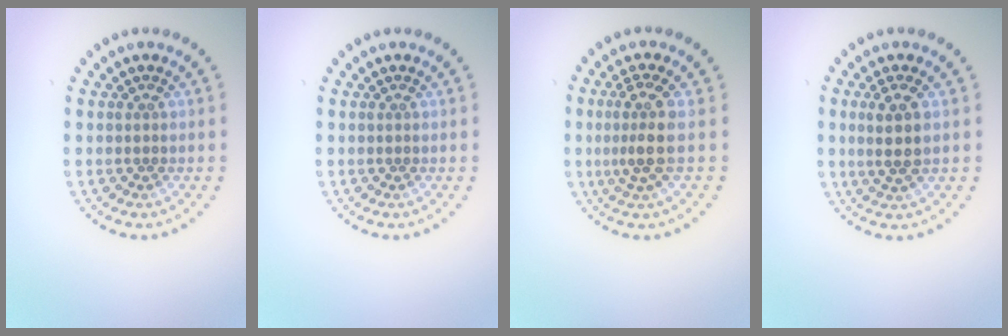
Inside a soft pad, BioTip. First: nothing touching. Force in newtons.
{"total": 0.0}
{"total": 2.9, "press": 2.3, "slide": 1.7}
{"total": 2.4, "press": 2.3, "slide": 0.9}